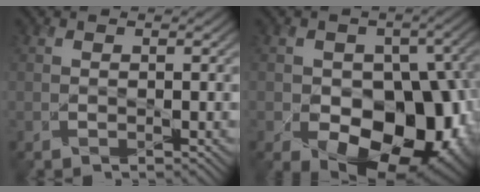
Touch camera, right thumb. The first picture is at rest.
{"total": 15.0, "force": [-4.3, 10.0, 10.3], "torque": [-0.120, -0.028, -0.060]}